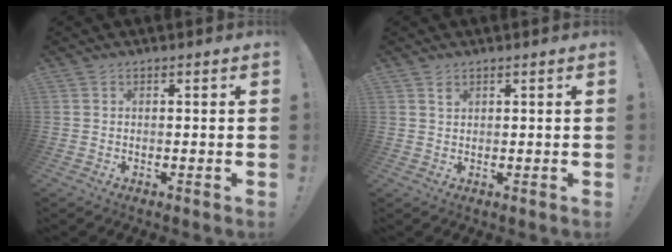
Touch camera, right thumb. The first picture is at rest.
{"total": 1.0, "force": [0.8, 0.5, 0.4], "torque": [0.004, -0.005, 0.012]}